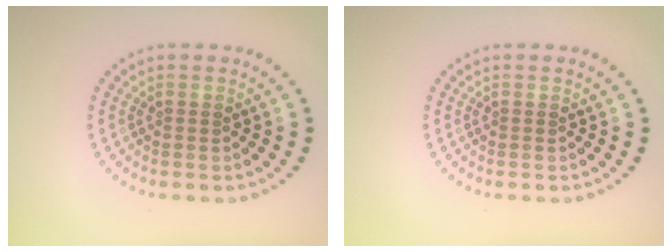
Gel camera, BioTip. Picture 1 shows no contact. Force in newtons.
{"total": 0.0}